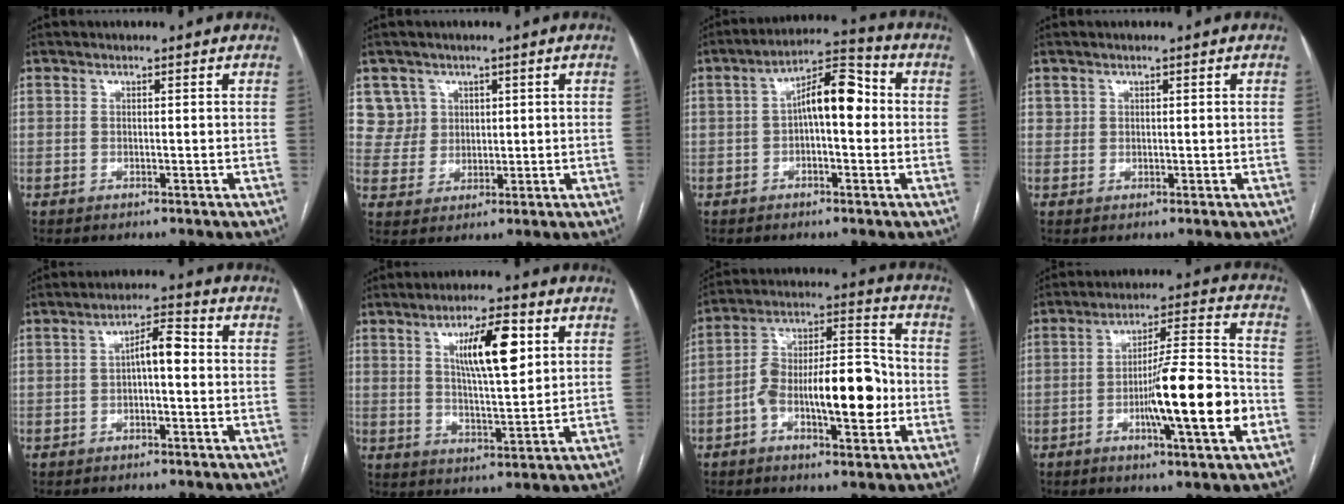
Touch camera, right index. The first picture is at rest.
{"total": 5.8, "force": [2.6, 5.1, -0.3], "torque": [0.013, 0.010, 0.058]}
{"total": 9.2, "force": [0.4, 3.4, 8.6], "torque": [-0.145, 0.038, 0.002]}
{"total": 0.6, "force": [0.2, 0.5, 0.2], "torque": [-0.002, 0.003, 0.003]}
{"total": 4.8, "force": [0.1, 1.5, 4.5], "torque": [-0.077, 0.023, 0.000]}
{"total": 10.4, "force": [3.8, 2.2, 9.4], "torque": [-0.159, 0.004, 0.065]}
{"total": 14.8, "force": [-3.9, 4.7, 13.5], "torque": [-0.231, 0.030, -0.062]}
{"total": 14.7, "force": [-4.3, 0.8, 14.1], "torque": [-0.227, -0.001, -0.069]}